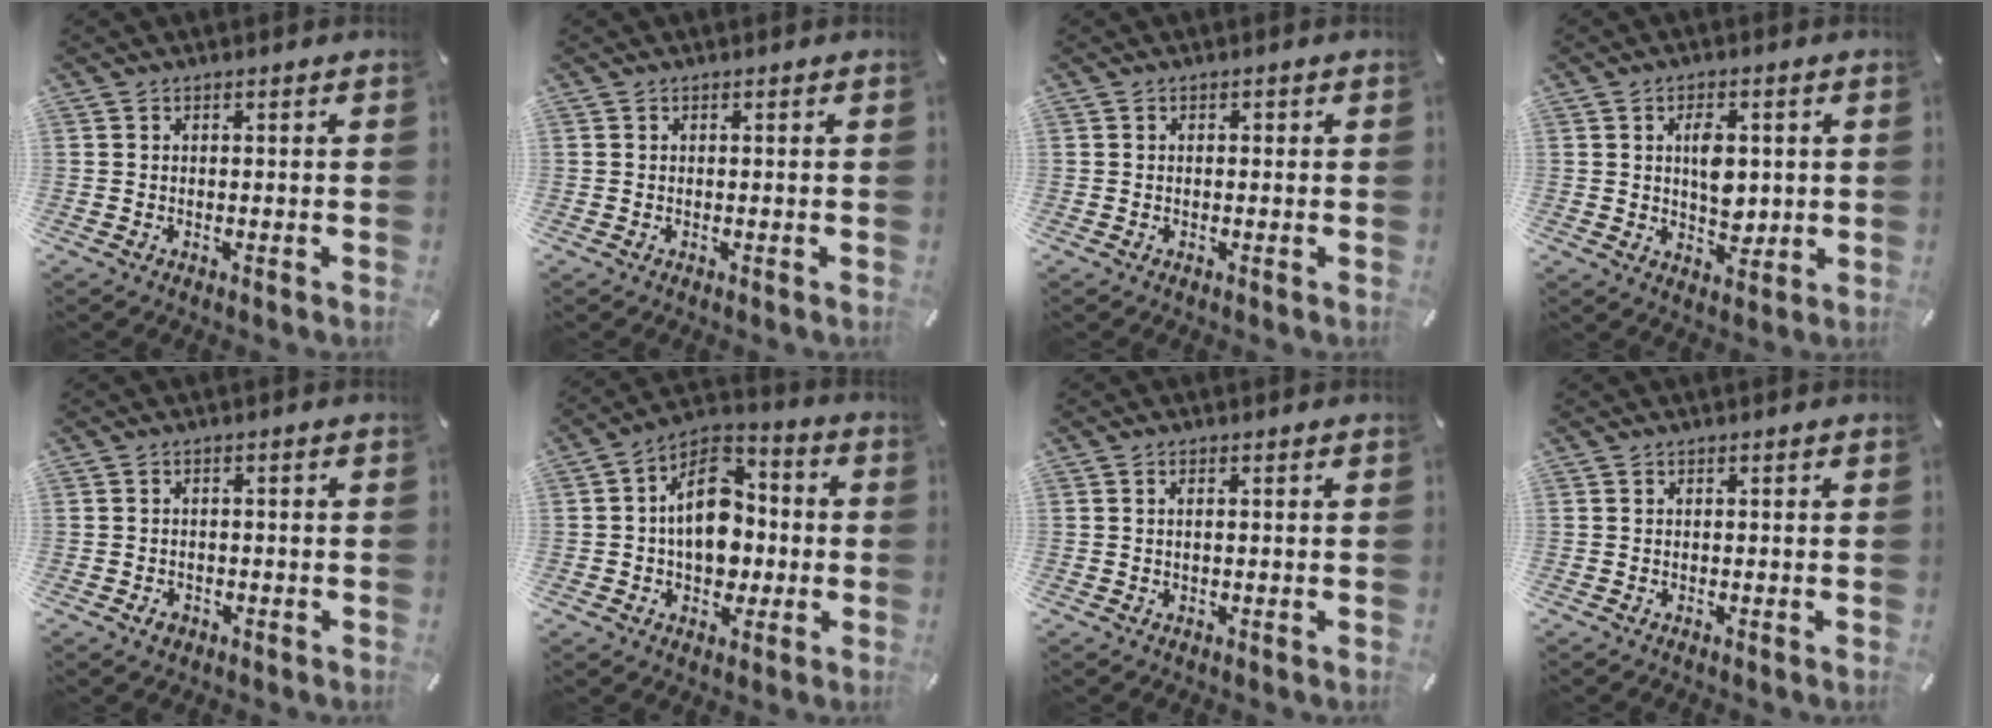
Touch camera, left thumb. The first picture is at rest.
{"total": 0.0}
{"total": 0.6, "force": [0.0, 0.5, 0.4], "torque": [-0.010, 0.003, -0.001]}
{"total": 7.3, "force": [1.1, 4.8, 5.4], "torque": [-0.076, -0.002, 0.016]}
{"total": 2.2, "force": [-1.1, 1.6, 1.0], "torque": [-0.020, 0.006, -0.022]}
{"total": 14.4, "force": [-0.5, 10.6, 9.7], "torque": [-0.160, 0.003, -0.009]}
{"total": 1.1, "force": [0.2, 0.3, 1.0], "torque": [-0.019, 0.001, 0.003]}
{"total": 0.0}